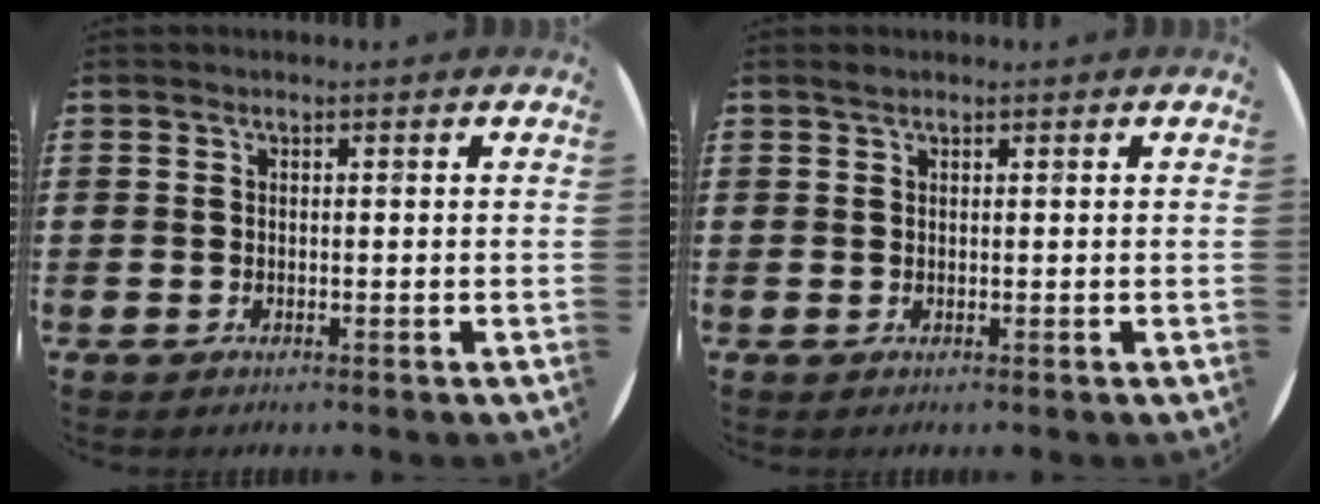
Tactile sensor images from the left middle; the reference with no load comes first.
{"total": 0.5, "force": [0.5, 0.1, 0.1], "torque": [-0.004, 0.000, 0.010]}